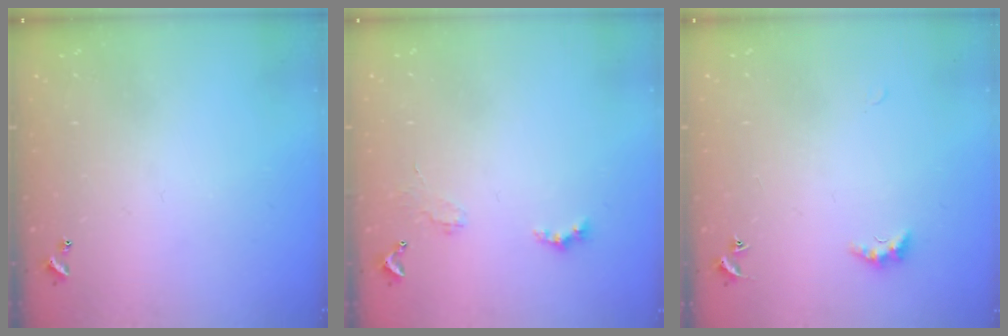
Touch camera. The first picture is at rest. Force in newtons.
{"total": 1.9, "press": 1.8, "slide": 0.5}
{"total": 2.0, "press": 1.9, "slide": 0.6}